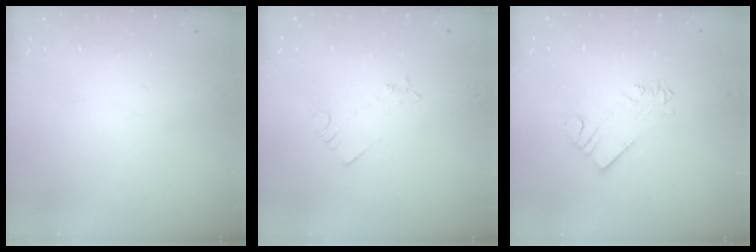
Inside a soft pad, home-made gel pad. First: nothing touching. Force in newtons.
{"total": 2.5, "press": 2.5, "slide": 0.3}
{"total": 4.0, "press": 4.0, "slide": 0.2}